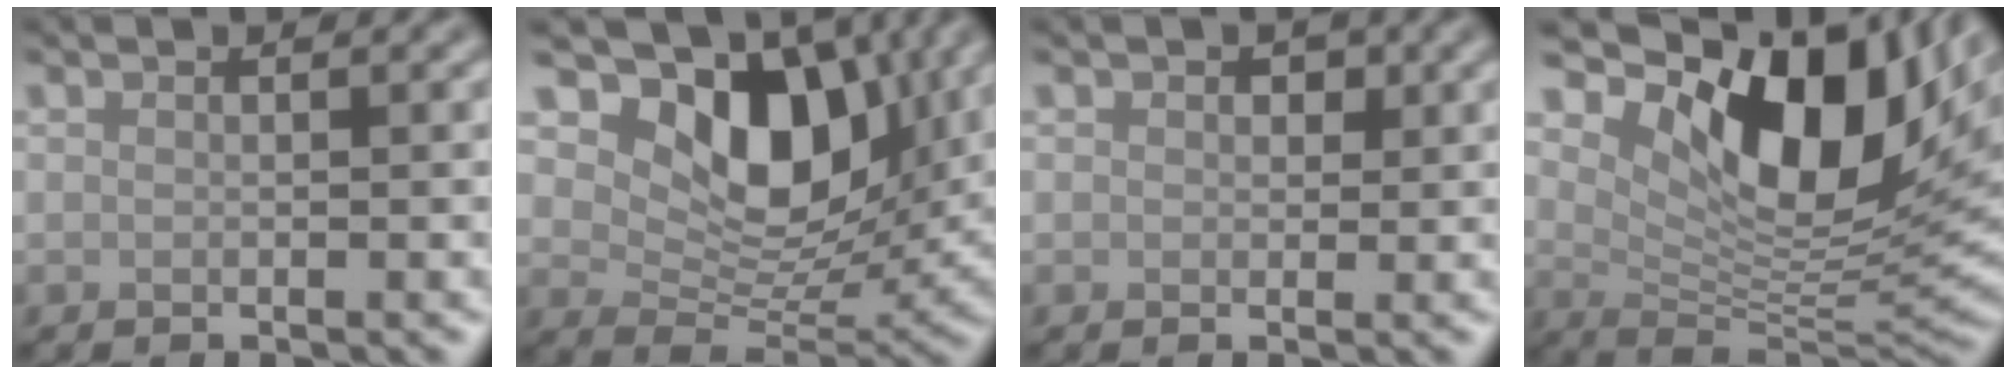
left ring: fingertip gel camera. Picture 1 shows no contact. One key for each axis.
{"total": 10.7, "fx": 4.4, "fy": 6.7, "fz": 7.1, "tx": -0.112, "ty": -0.014, "tz": 0.079}
{"total": 1.3, "fx": 0.6, "fy": 1.0, "fz": 0.6, "tx": -0.007, "ty": -0.001, "tz": 0.007}
{"total": 13.0, "fx": 5.5, "fy": 6.2, "fz": 10.0, "tx": -0.165, "ty": -0.010, "tz": 0.108}